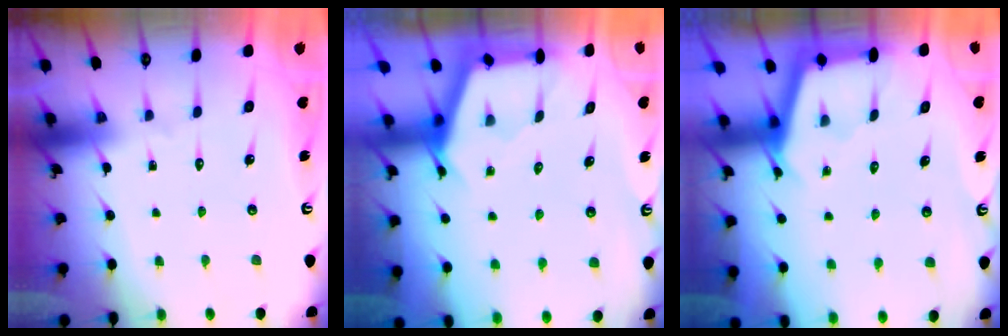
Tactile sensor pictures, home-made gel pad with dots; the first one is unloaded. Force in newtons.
{"total": 2.8, "press": 2.8, "slide": 0.4}
{"total": 2.3, "press": 2.3, "slide": 0.1}